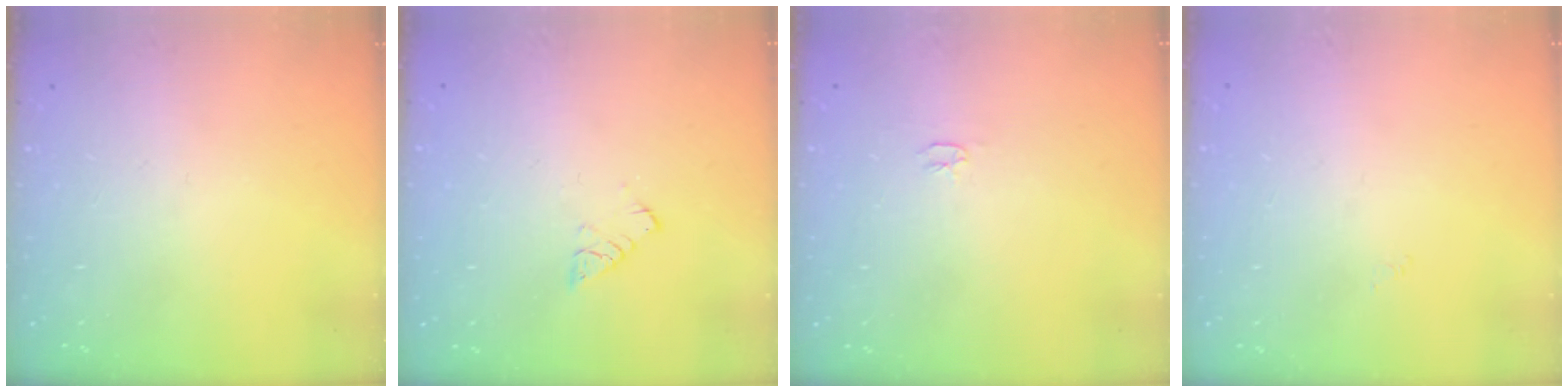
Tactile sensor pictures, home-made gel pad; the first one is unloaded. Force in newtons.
{"total": 5.2, "press": 5.1, "slide": 0.4}
{"total": 2.5, "press": 2.5, "slide": 0.3}
{"total": 0.6, "press": 0.5, "slide": 0.2}